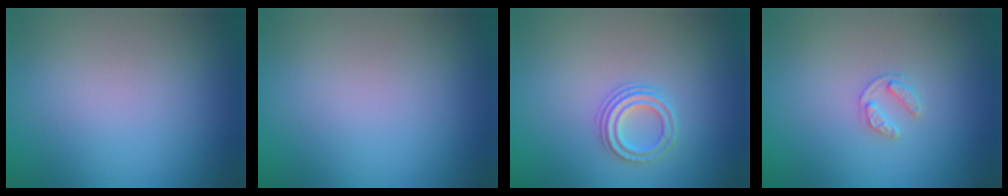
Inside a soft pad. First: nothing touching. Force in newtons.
{"total": 0.0}
{"total": 2.5, "press": 2.2, "slide": 1.2}
{"total": 1.6, "press": 1.6, "slide": 0.3}